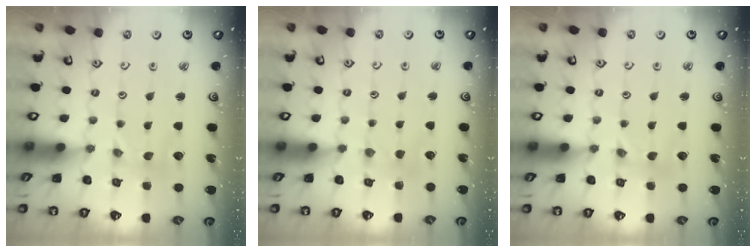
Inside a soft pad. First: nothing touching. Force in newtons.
{"total": 2.9, "press": 2.9, "slide": 0.4}
{"total": 1.7, "press": 1.7, "slide": 0.3}